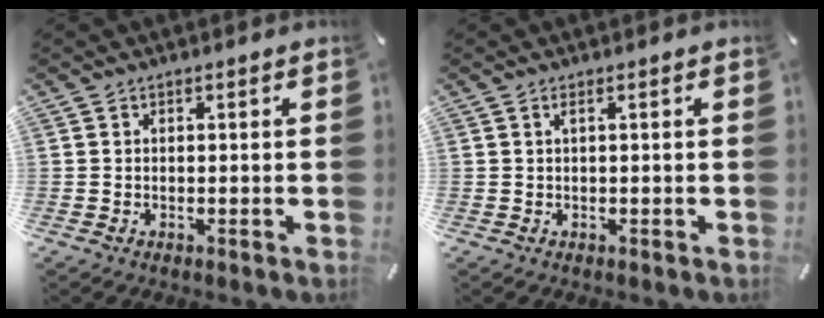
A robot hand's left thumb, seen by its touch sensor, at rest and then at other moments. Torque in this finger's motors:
{"motor_torque": [0.25, 0.17, 0.14, -0.07, 0.00]}